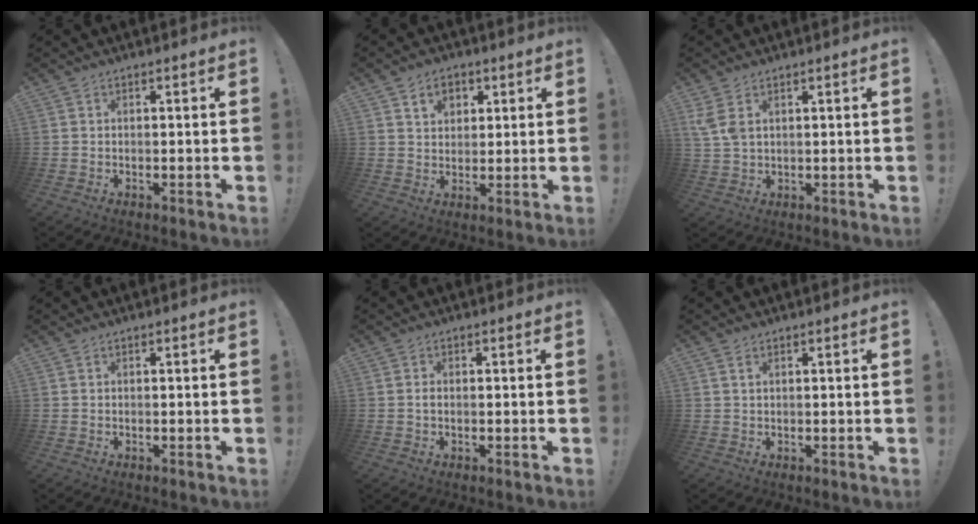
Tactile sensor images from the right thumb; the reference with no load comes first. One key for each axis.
{"total": 6.4, "fx": 3.1, "fy": 4.8, "fz": 2.8, "tx": -0.037, "ty": -0.010, "tz": 0.056}
{"total": 4.6, "fx": 2.2, "fy": 2.4, "fz": 3.3, "tx": -0.069, "ty": -0.011, "tz": 0.040}
{"total": 0.0}
{"total": 0.7, "fx": -0.1, "fy": 0.3, "fz": 0.6, "tx": -0.011, "ty": 0.001, "tz": -0.003}
{"total": 1.2, "fx": 0.7, "fy": 0.4, "fz": 0.9, "tx": -0.013, "ty": -0.001, "tz": 0.011}